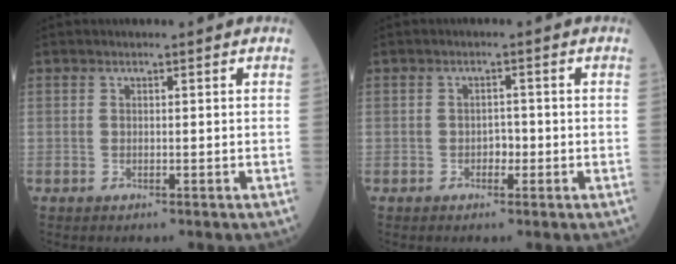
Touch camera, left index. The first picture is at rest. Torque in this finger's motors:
{"motor_torque": [0.12, 0.15, -0.02, 0.00]}